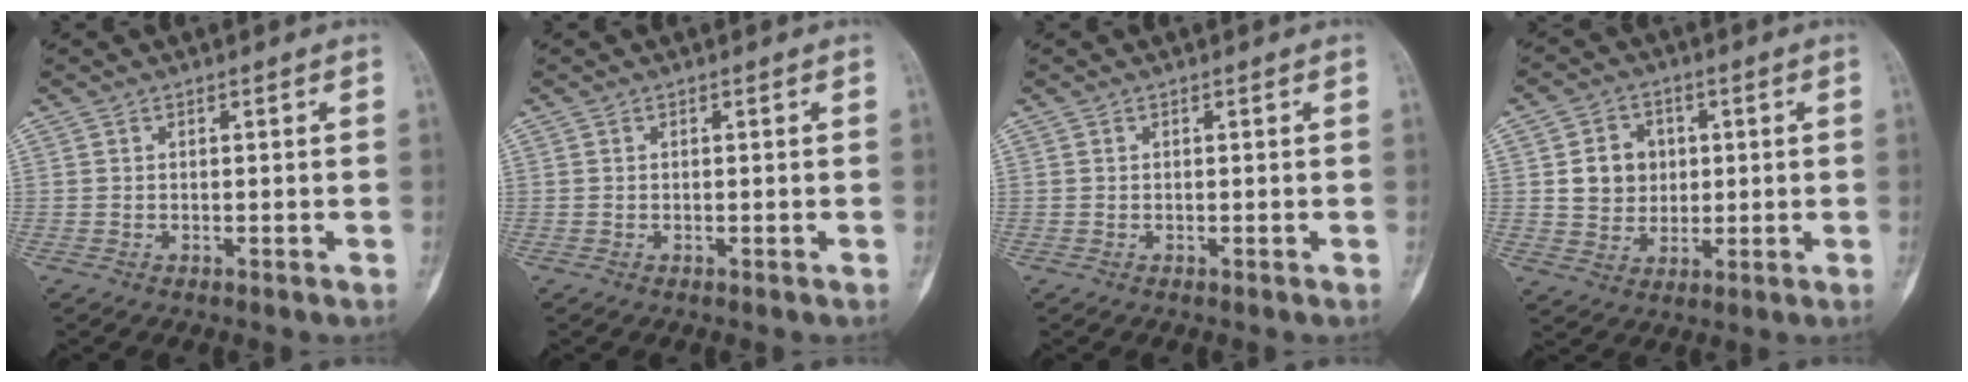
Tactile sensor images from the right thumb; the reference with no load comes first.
{"total": 0.0}
{"total": 0.0}
{"total": 7.9, "force": [1.3, 6.9, 3.6], "torque": [-0.025, -0.003, 0.025]}